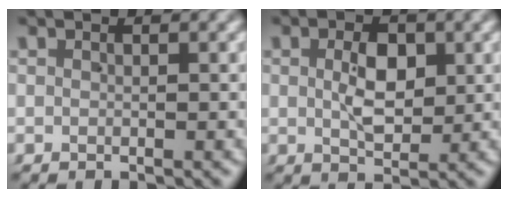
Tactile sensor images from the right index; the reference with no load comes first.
{"total": 3.7, "force": [0.4, 2.2, 3.0], "torque": [-0.050, -0.004, 0.013]}